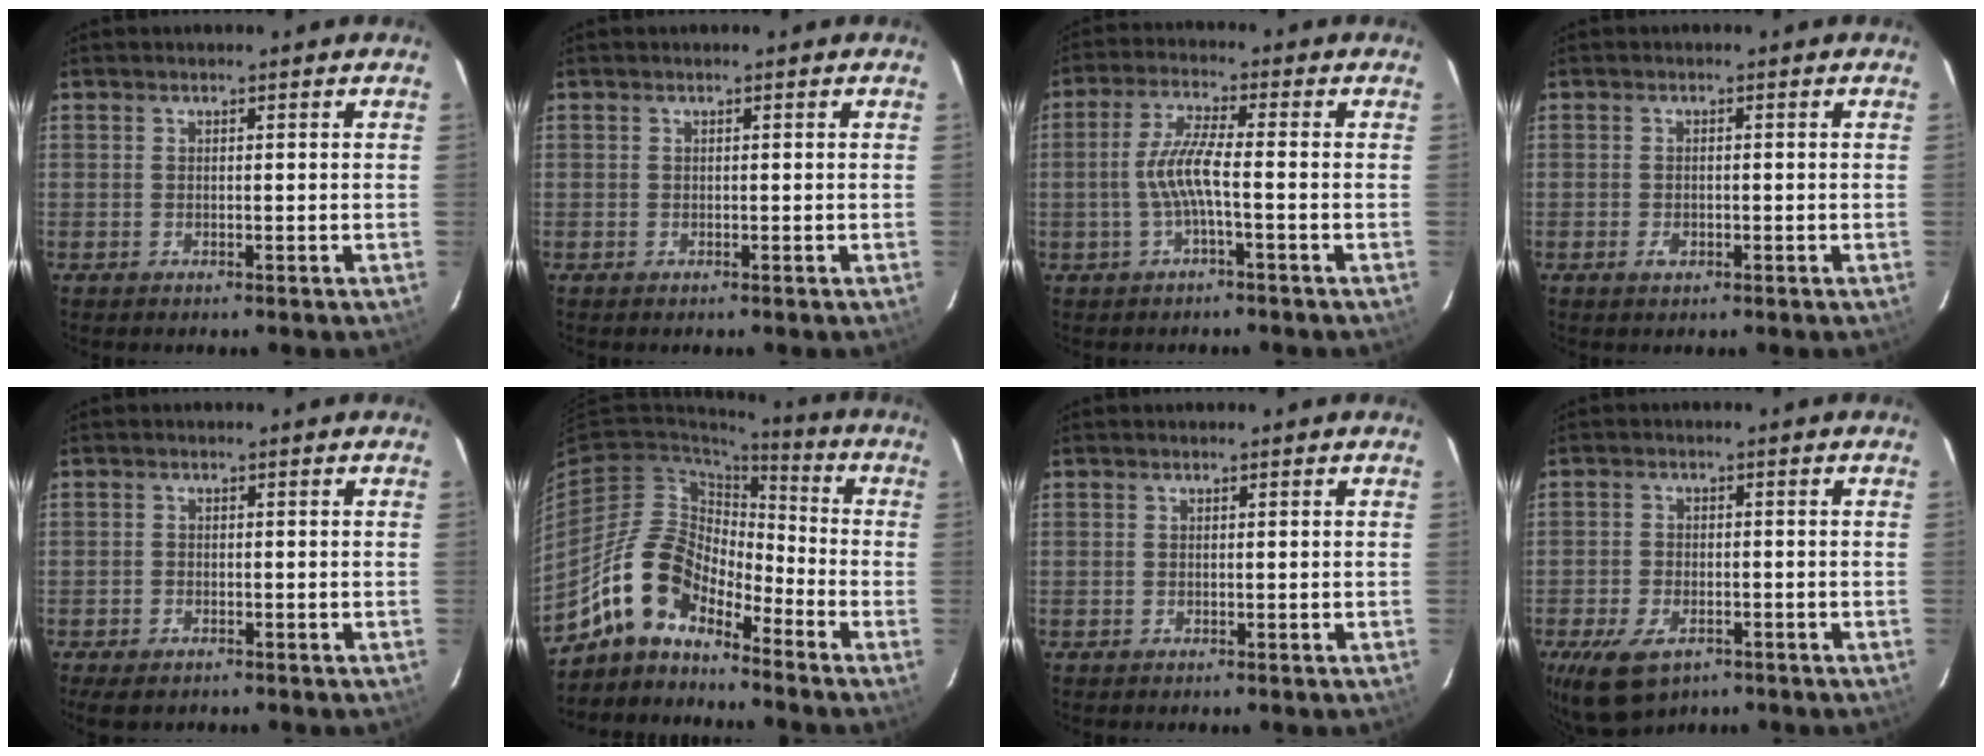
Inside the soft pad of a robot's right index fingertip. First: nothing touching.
{"total": 0.0}
{"total": 6.2, "force": [-1.6, 0.3, 6.0], "torque": [-0.129, 0.004, -0.029]}
{"total": 1.8, "force": [-0.7, 1.1, 1.2], "torque": [-0.022, 0.001, -0.012]}
{"total": 3.2, "force": [-2.6, 1.4, 1.4], "torque": [-0.038, -0.009, -0.046]}
{"total": 12.6, "force": [-9.7, 5.5, 5.9], "torque": [-0.111, 0.020, -0.195]}
{"total": 0.0}
{"total": 9.1, "force": [-5.3, 5.0, 5.5], "torque": [-0.126, -0.019, -0.089]}